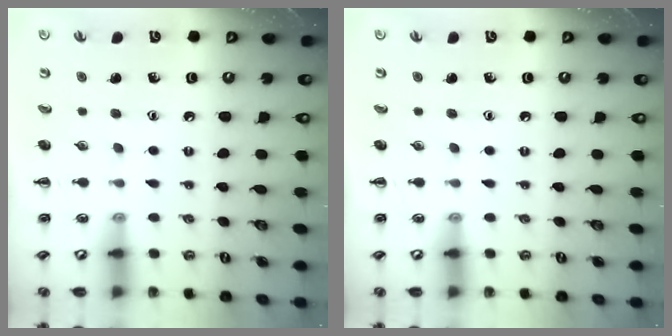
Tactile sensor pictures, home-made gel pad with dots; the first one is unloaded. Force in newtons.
{"total": 0.0}